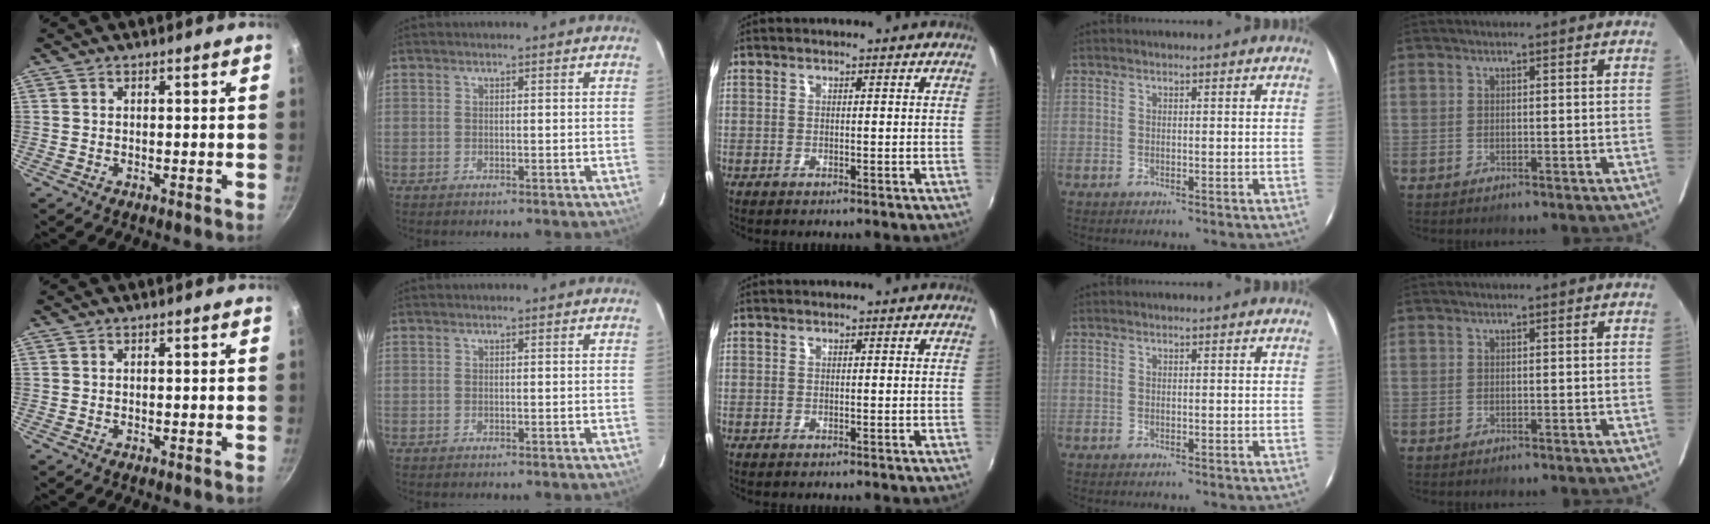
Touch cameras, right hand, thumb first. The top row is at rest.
{}